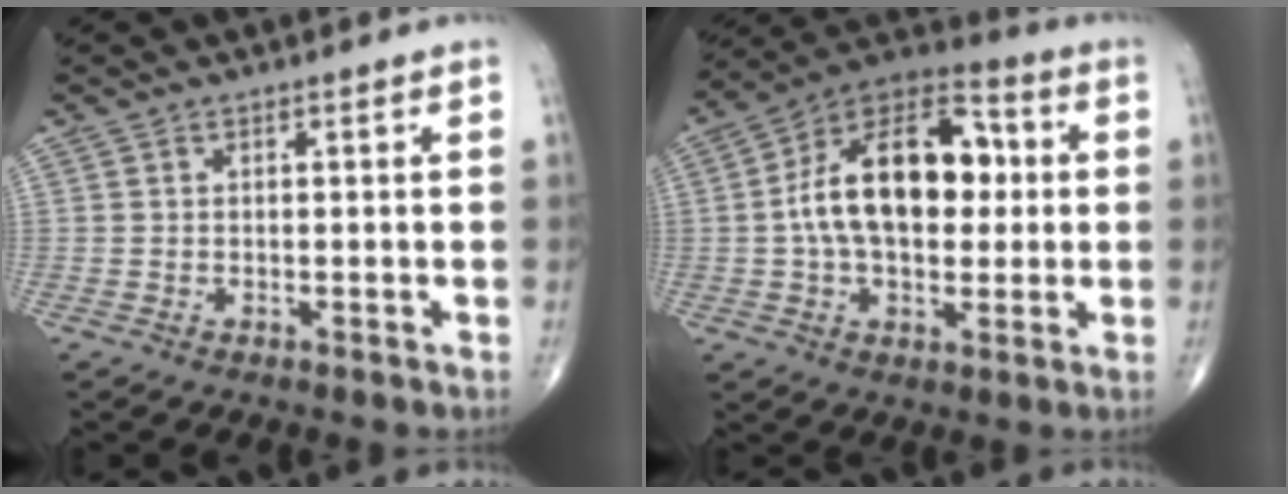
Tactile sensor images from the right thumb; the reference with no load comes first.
{"total": 19.9, "force": [1.5, 11.7, 16.0], "torque": [-0.240, 0.030, 0.018]}